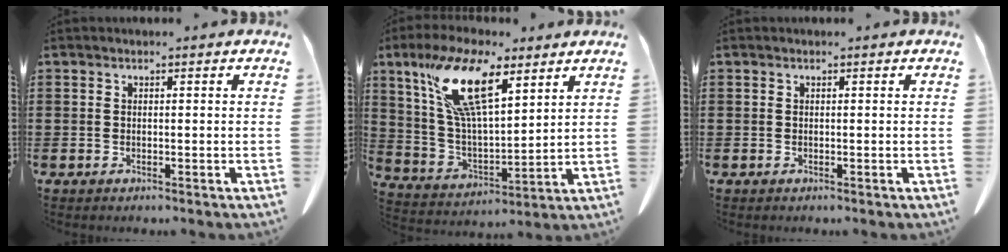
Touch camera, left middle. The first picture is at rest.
{"total": 14.3, "force": [8.1, 5.0, 10.6], "torque": [-0.234, -0.010, 0.144]}
{"total": 0.0}